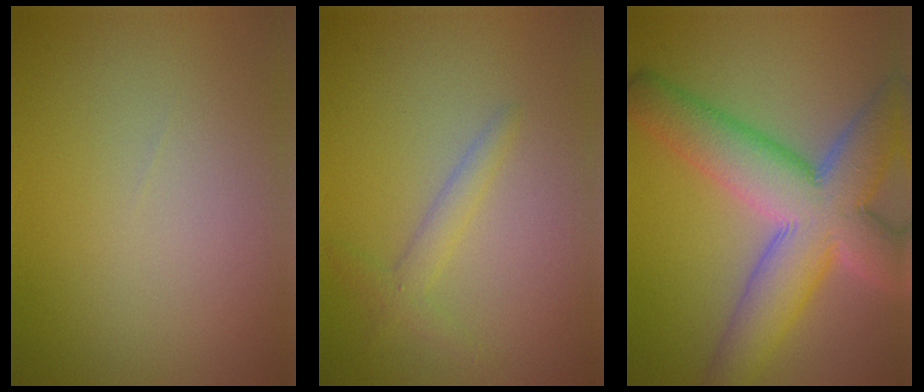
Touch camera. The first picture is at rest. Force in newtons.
{"total": 1.7, "press": 1.7, "slide": 0.1}
{"total": 11.1, "press": 11.1, "slide": 0.8}